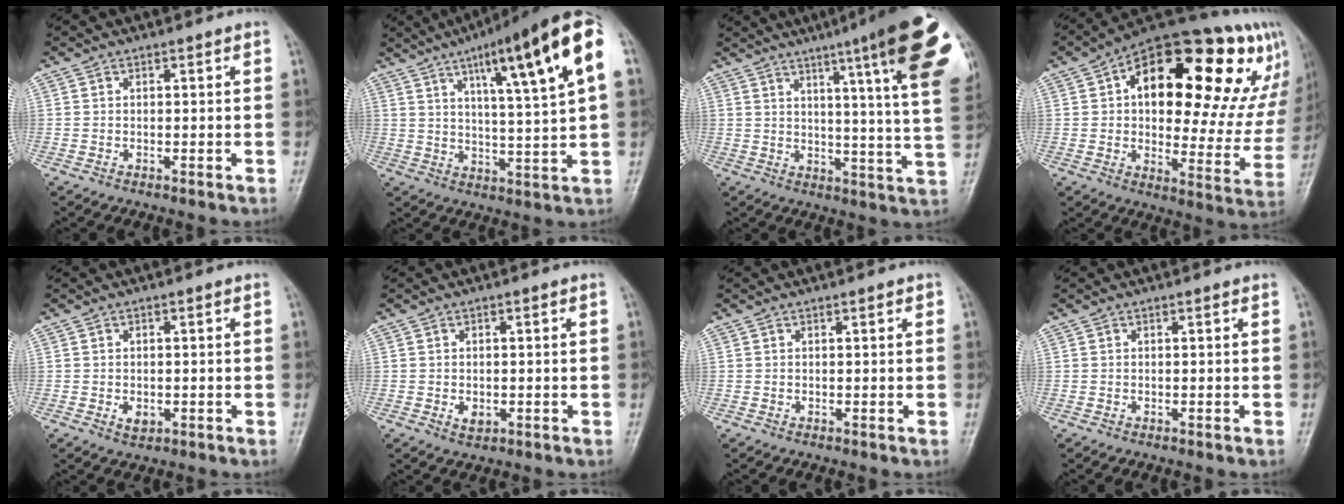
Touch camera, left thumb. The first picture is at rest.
{"total": 18.5, "force": [7.8, 2.2, 16.7], "torque": [-0.238, -0.011, 0.113]}
{"total": 22.9, "force": [11.8, 1.9, 19.5], "torque": [-0.226, -0.037, 0.139]}
{"total": 30.7, "force": [12.1, 14.3, 24.4], "torque": [-0.292, 0.026, 0.176]}
{"total": 2.5, "force": [-0.7, 1.8, 1.6], "torque": [-0.019, 0.002, -0.007]}
{"total": 2.5, "force": [-0.6, 1.8, 1.6], "torque": [-0.020, 0.001, -0.006]}
{"total": 0.7, "force": [0.3, 0.3, 0.6], "torque": [-0.006, 0.001, 0.001]}
{"total": 0.0}